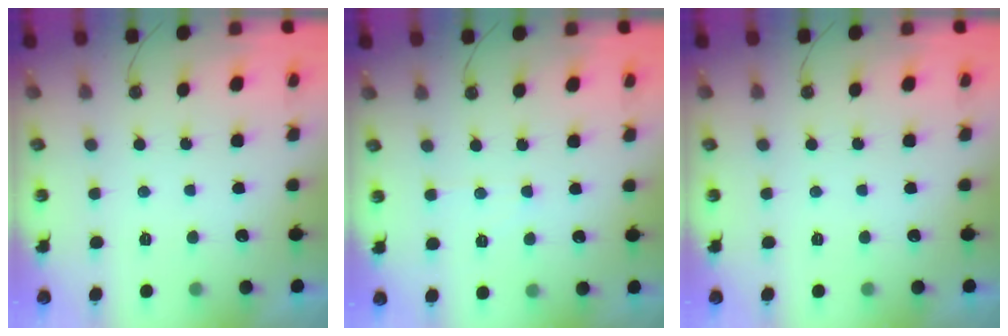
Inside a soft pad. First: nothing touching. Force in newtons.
{"total": 3.3, "press": 3.3, "slide": 0.6}
{"total": 0.0}